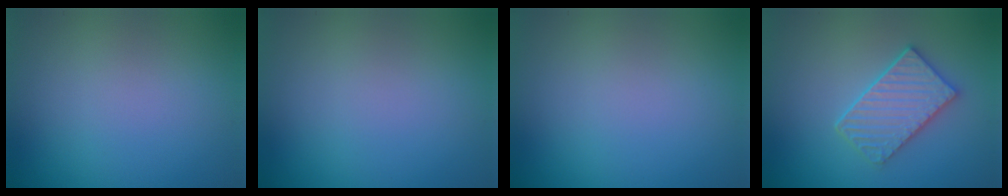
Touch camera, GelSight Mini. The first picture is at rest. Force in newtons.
{"total": 0.0}
{"total": 0.0}
{"total": 3.8, "press": 3.5, "slide": 1.4}